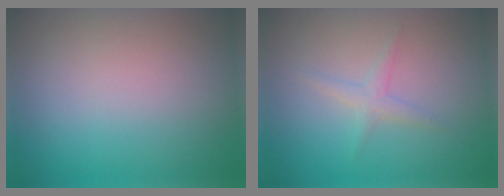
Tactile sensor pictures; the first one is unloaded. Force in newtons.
{"total": 1.3, "press": 1.3, "slide": 0.0}